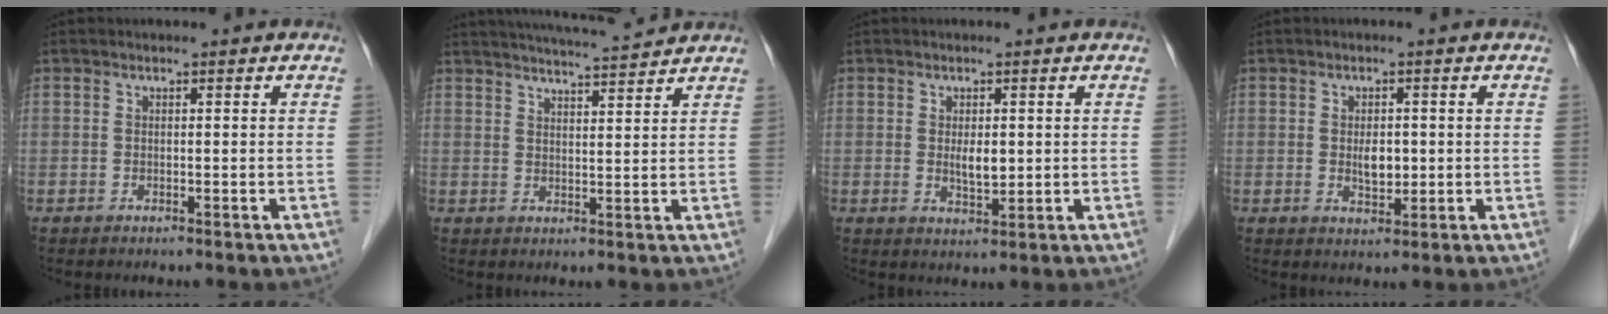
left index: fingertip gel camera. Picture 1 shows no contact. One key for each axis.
{"total": 9.0, "fx": 8.5, "fy": -0.3, "fz": 2.9, "tx": -0.052, "ty": 0.013, "tz": 0.121}
{"total": 2.9, "fx": 0.2, "fy": 1.2, "fz": 2.6, "tx": -0.046, "ty": -0.008, "tz": 0.007}
{"total": 3.0, "fx": -0.1, "fy": 1.6, "fz": 2.6, "tx": -0.045, "ty": -0.004, "tz": 0.002}